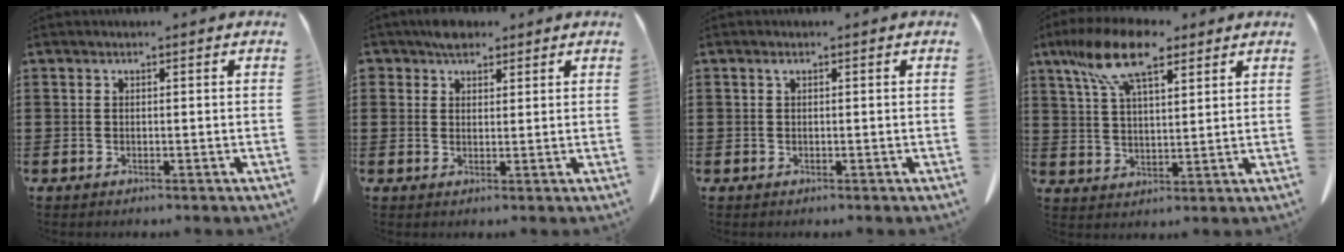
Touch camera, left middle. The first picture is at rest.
{"total": 3.1, "force": [2.5, 1.6, 1.0], "torque": [-0.018, 0.004, 0.046]}
{"total": 0.5, "force": [0.2, 0.3, 0.3], "torque": [-0.009, 0.001, 0.005]}
{"total": 11.8, "force": [7.9, 4.1, 7.7], "torque": [-0.175, -0.007, 0.144]}